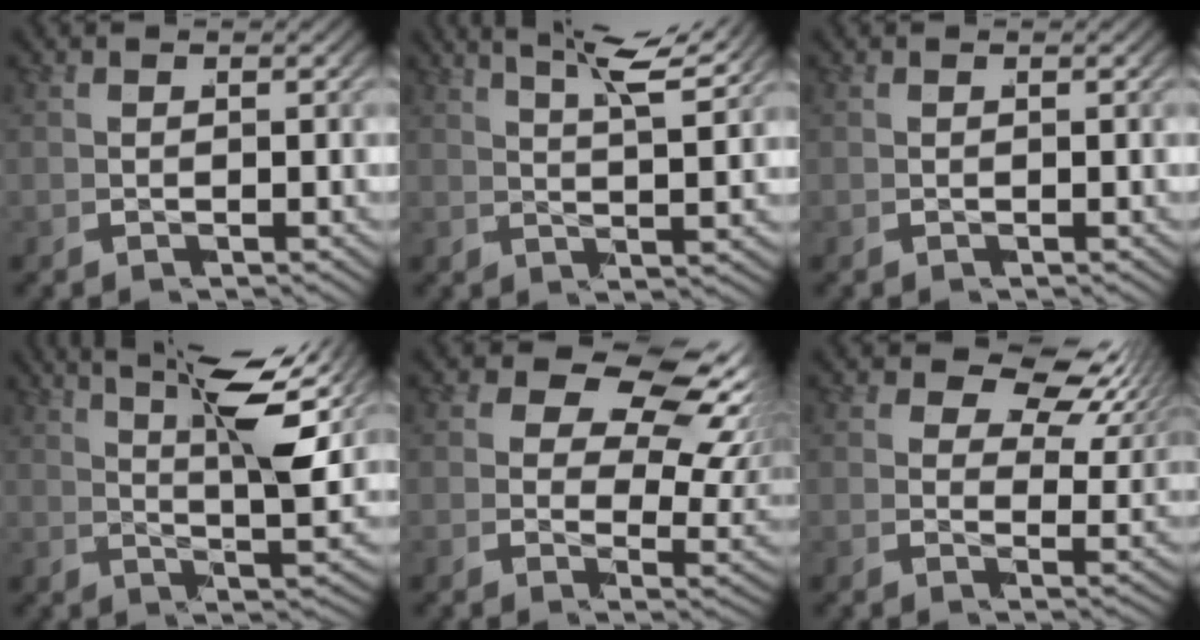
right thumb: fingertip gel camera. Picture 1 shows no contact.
{"total": 5.8, "force": [4.5, 1.2, 3.4], "torque": [-0.049, 0.012, 0.066]}
{"total": 0.0}
{"total": 9.2, "force": [4.5, 3.2, 7.3], "torque": [-0.106, 0.005, 0.063]}
{"total": 8.4, "force": [3.7, 4.7, 5.9], "torque": [-0.073, 0.000, 0.049]}
{"total": 6.4, "force": [4.1, 3.2, 3.8], "torque": [-0.042, 0.006, 0.054]}